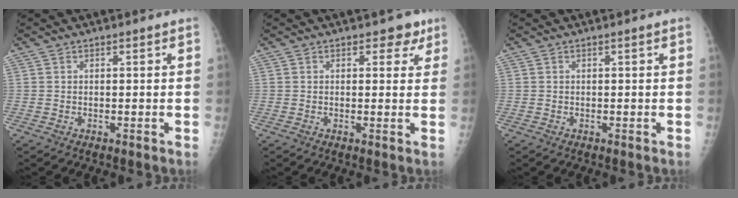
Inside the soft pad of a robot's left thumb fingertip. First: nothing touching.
{"total": 2.9, "force": [1.8, 2.0, 1.2], "torque": [0.013, -0.005, 0.016]}
{"total": 0.0}